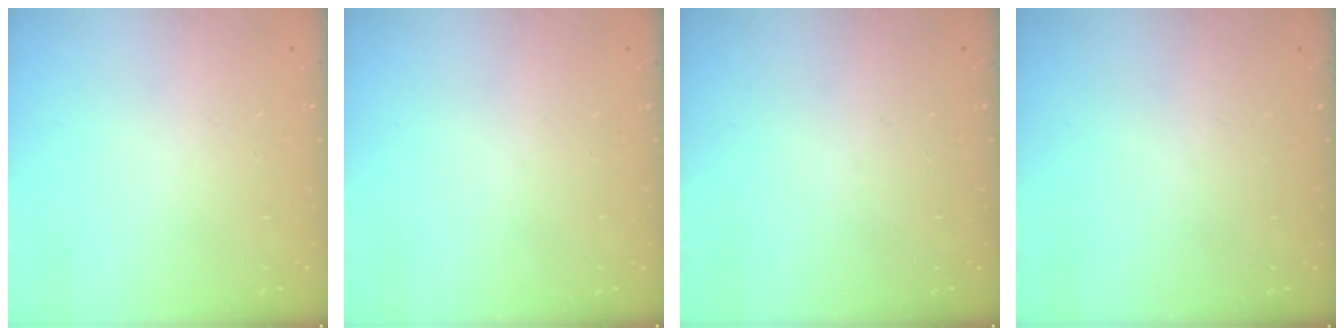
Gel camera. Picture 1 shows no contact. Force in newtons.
{"total": 0.0}
{"total": 0.0}
{"total": 0.0}